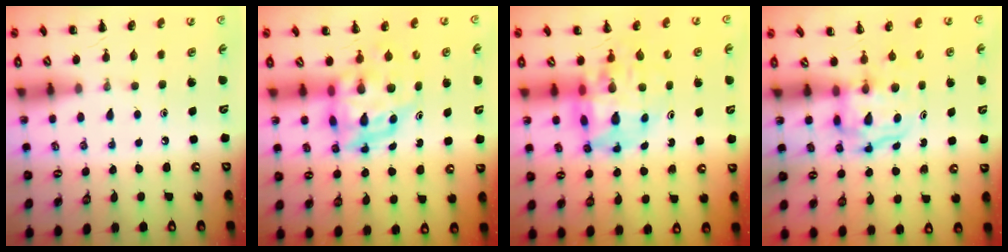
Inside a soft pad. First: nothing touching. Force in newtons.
{"total": 5.5, "press": 5.2, "slide": 1.7}
{"total": 12.4, "press": 11.8, "slide": 3.6}
{"total": 3.5, "press": 3.5, "slide": 0.3}